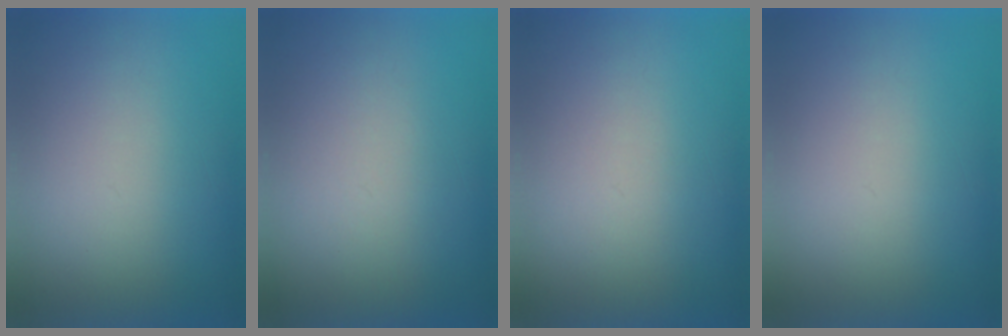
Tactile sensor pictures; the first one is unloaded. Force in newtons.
{"total": 4.4}
{"total": 1.2}
{"total": 0.0}